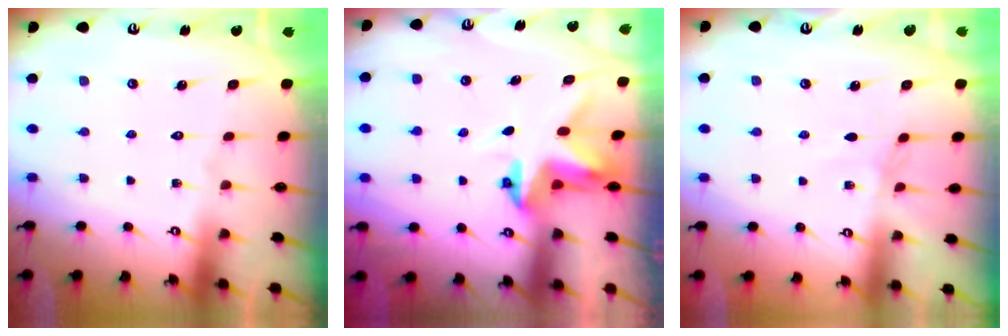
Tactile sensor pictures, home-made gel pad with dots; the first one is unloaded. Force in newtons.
{"total": 3.7, "press": 3.7, "slide": 0.2}
{"total": 0.0}